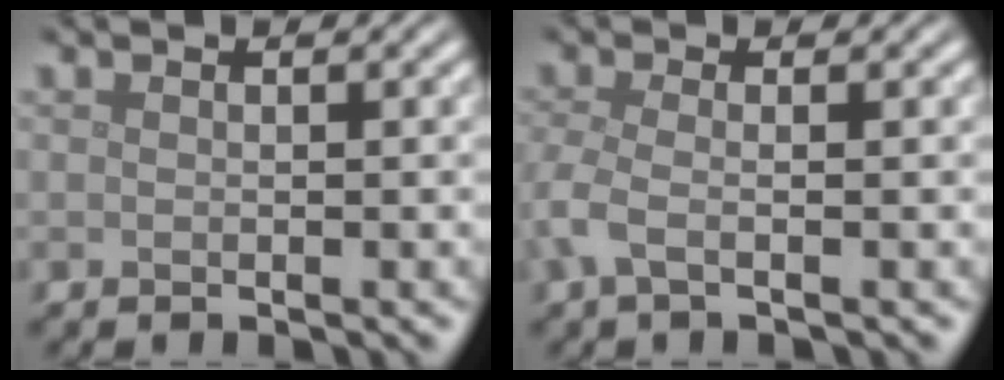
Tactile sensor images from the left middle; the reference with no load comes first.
{"total": 2.2, "force": [-0.8, 0.6, 2.0], "torque": [-0.051, -0.008, -0.025]}